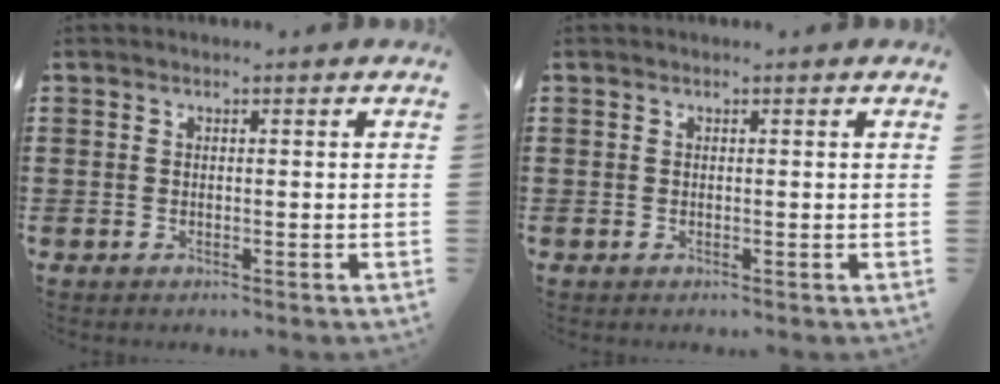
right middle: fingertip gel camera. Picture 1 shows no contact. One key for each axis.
{"total": 0.0}